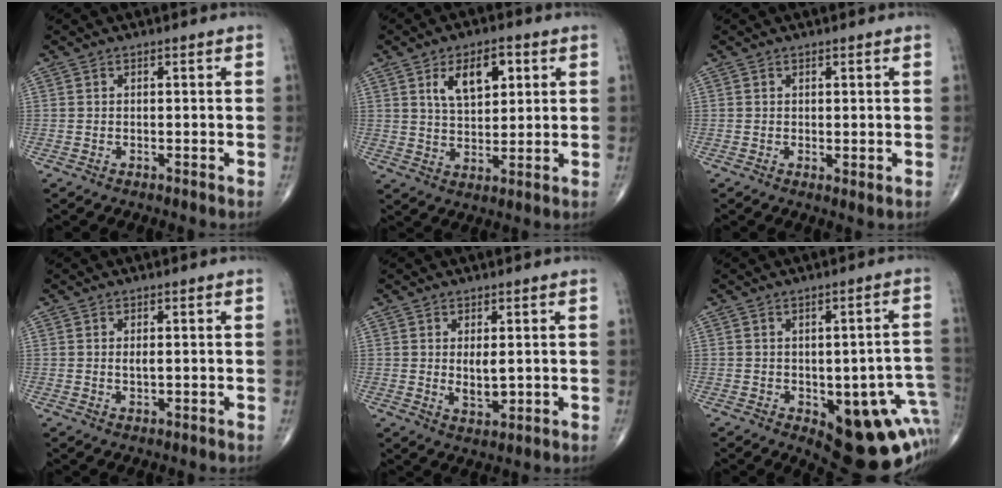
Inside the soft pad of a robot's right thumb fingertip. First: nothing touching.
{"total": 9.3, "force": [3.5, 5.0, 7.0], "torque": [-0.090, -0.011, 0.062]}
{"total": 1.2, "force": [0.1, 0.5, 1.1], "torque": [-0.020, -0.007, 0.002]}
{"total": 1.5, "force": [0.3, 0.6, 1.4], "torque": [-0.026, -0.004, 0.007]}
{"total": 4.0, "force": [0.6, 1.8, 3.5], "torque": [-0.055, -0.015, 0.018]}
{"total": 17.8, "force": [-4.7, 7.9, 15.3], "torque": [-0.120, 0.018, -0.030]}